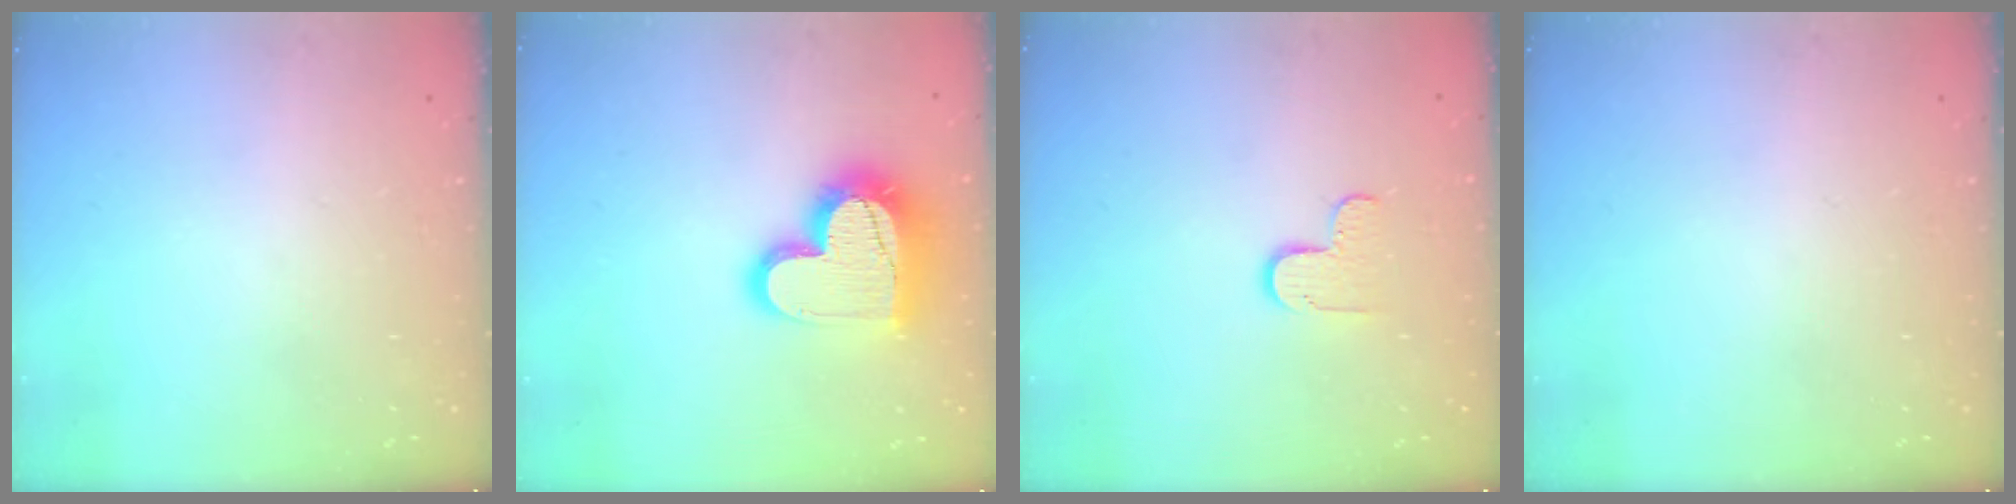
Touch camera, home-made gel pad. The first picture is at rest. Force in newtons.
{"total": 18.1, "press": 18.1, "slide": 1.4}
{"total": 5.7, "press": 5.7, "slide": 0.5}
{"total": 0.0}